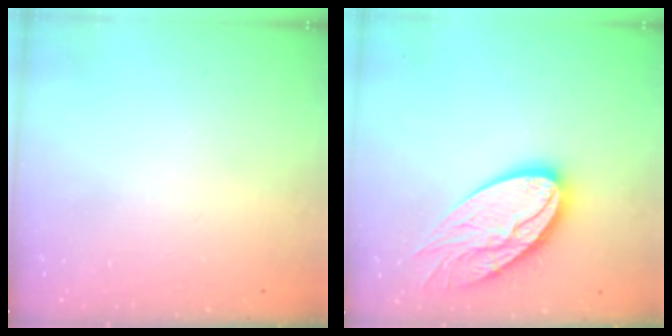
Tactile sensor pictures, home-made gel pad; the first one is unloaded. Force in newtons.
{"total": 18.4, "press": 18.4, "slide": 1.7}